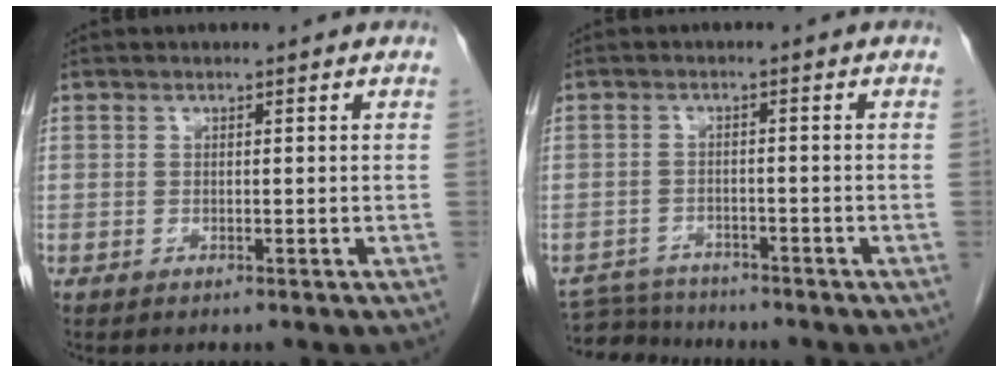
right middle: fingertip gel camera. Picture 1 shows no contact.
{"total": 5.2, "force": [-5.1, 1.0, -0.1], "torque": [0.003, -0.007, -0.088]}